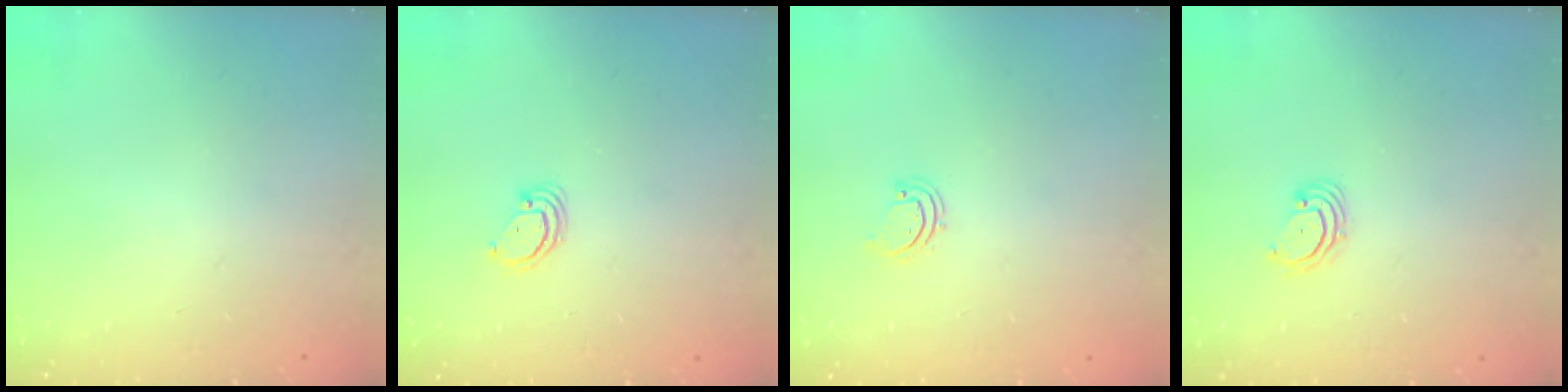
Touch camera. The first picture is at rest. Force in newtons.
{"total": 3.4, "press": 3.4, "slide": 0.3}
{"total": 2.5, "press": 2.5, "slide": 0.3}
{"total": 2.7, "press": 2.7, "slide": 0.3}